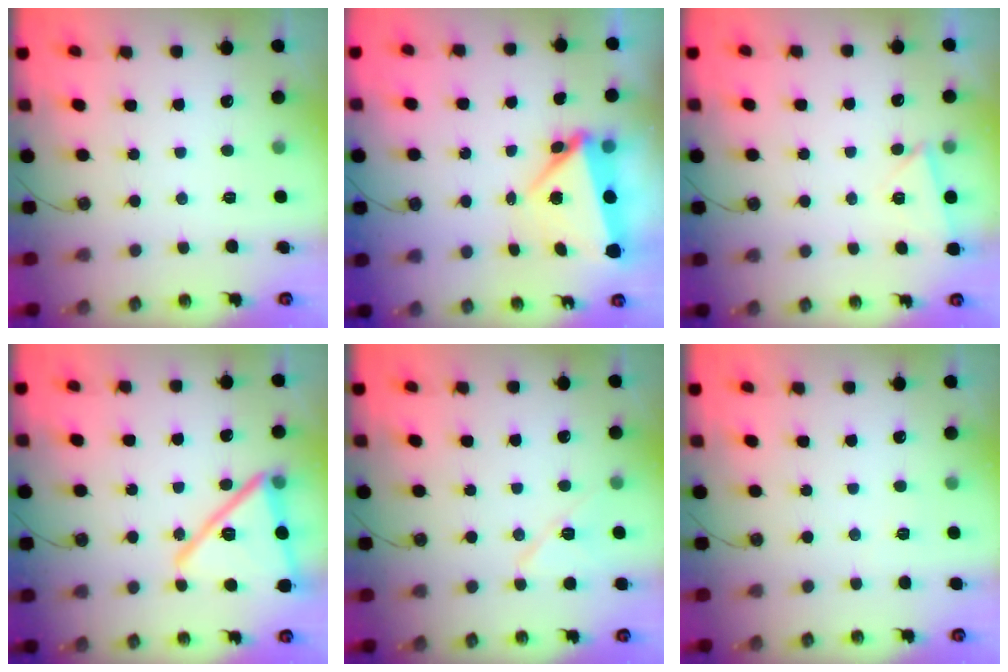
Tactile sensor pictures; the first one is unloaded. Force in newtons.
{"total": 9.7, "press": 5.8, "slide": 7.8}
{"total": 2.7, "press": 2.4, "slide": 1.2}
{"total": 20.2, "press": 19.8, "slide": 3.9}
{"total": 8.8, "press": 8.7, "slide": 1.1}
{"total": 2.5, "press": 1.2, "slide": 2.2}